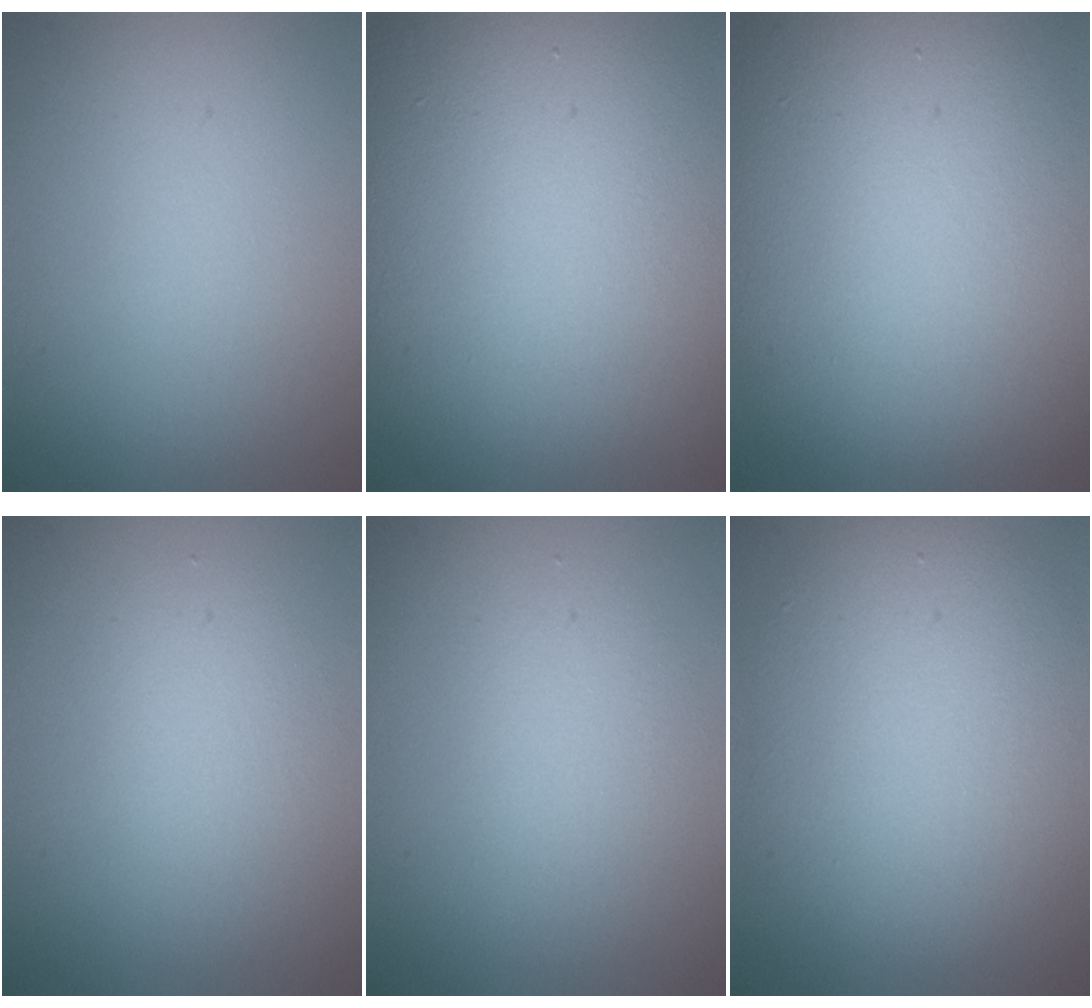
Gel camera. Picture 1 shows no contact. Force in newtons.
{"total": 17.4, "press": 17.4, "slide": 0.9}
{"total": 15.6, "press": 15.5, "slide": 1.5}
{"total": 2.4, "press": 2.4, "slide": 0.2}
{"total": 2.2, "press": 2.2, "slide": 0.1}
{"total": 6.9, "press": 6.9, "slide": 0.5}